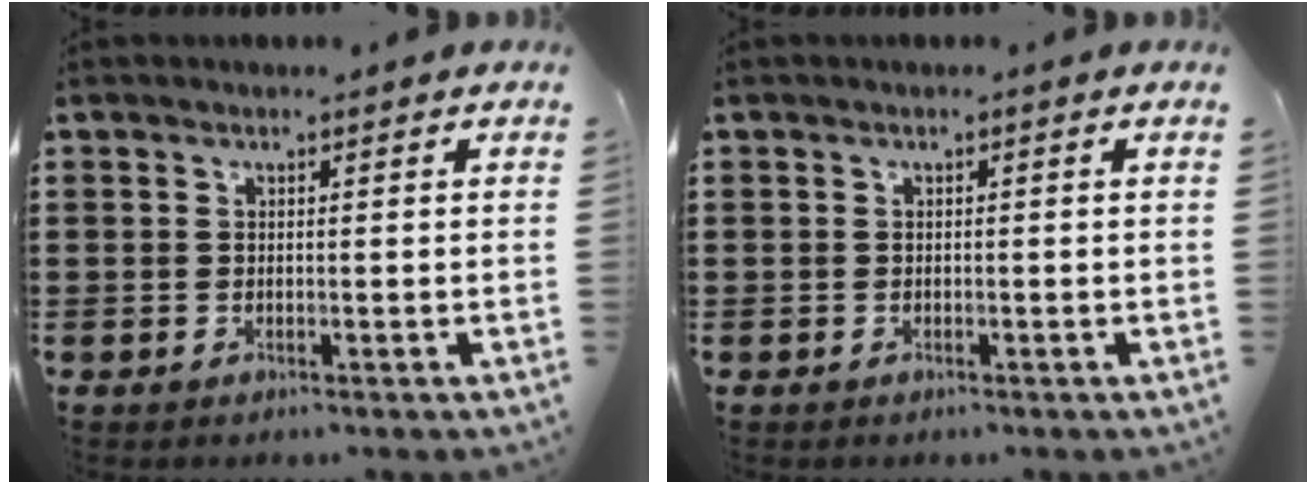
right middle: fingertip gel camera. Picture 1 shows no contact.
{"total": 0.0}